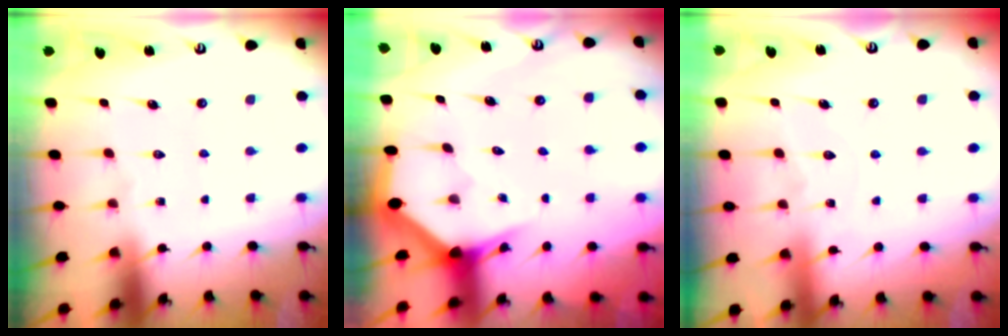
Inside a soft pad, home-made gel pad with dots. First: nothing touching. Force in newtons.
{"total": 3.0, "press": 3.0, "slide": 0.0}
{"total": 7.2, "press": 7.2, "slide": 0.6}